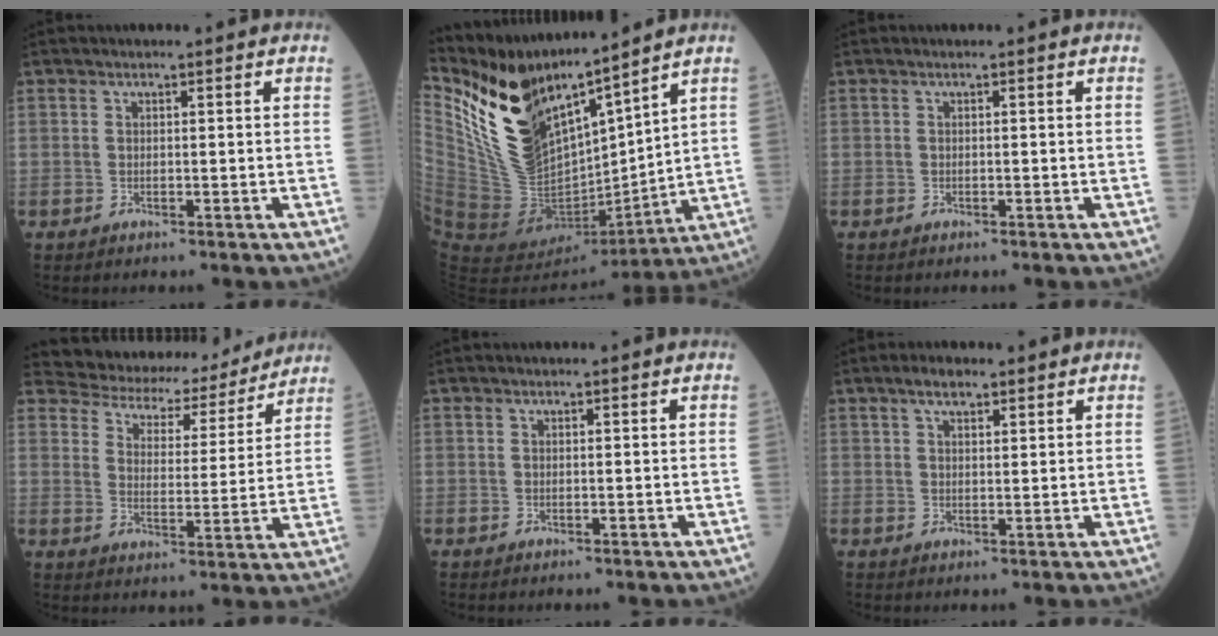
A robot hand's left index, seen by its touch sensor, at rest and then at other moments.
{"total": 16.3, "force": [12.7, 4.8, 8.9], "torque": [-0.176, -0.006, 0.253]}
{"total": 0.0}
{"total": 14.4, "force": [13.3, 5.0, 2.5], "torque": [-0.029, 0.002, 0.169]}
{"total": 0.0}
{"total": 3.0, "force": [2.1, 1.1, 1.8], "torque": [-0.036, 0.007, 0.036]}